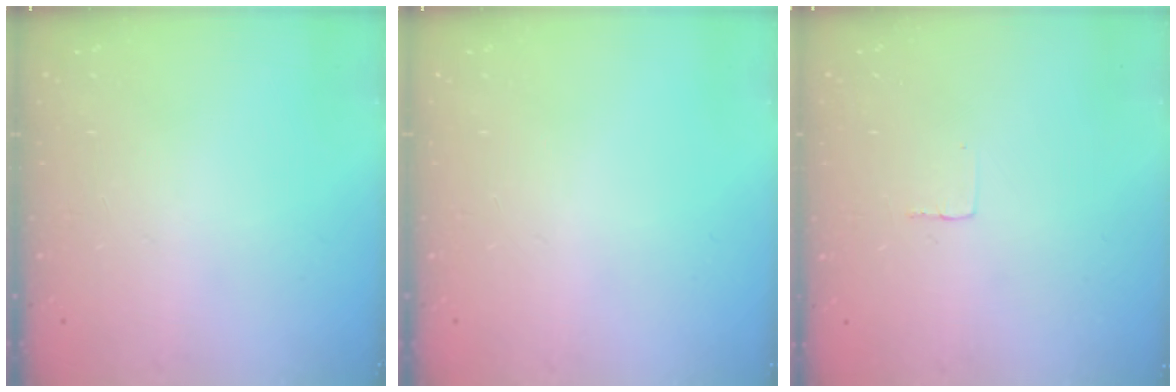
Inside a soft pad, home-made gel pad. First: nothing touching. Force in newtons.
{"total": 0.0}
{"total": 2.4, "press": 2.4, "slide": 0.1}